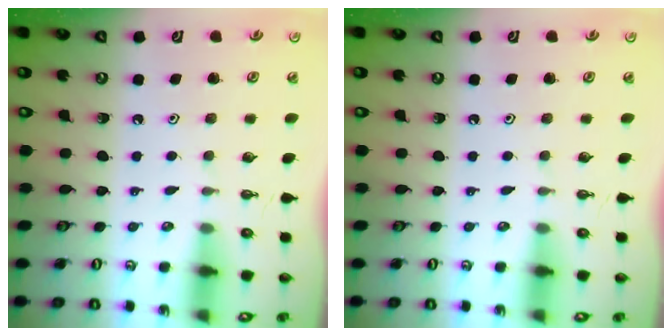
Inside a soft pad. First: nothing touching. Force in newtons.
{"total": 0.0}